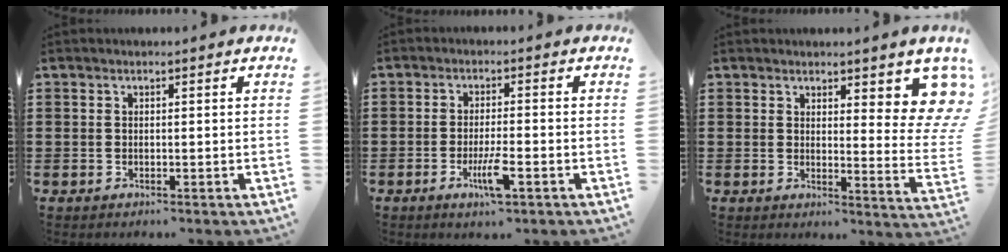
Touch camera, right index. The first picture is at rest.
{"total": 5.1, "force": [-2.3, 0.7, 4.5], "torque": [-0.094, -0.013, -0.043]}
{"total": 6.6, "force": [5.1, 1.8, 3.8], "torque": [-0.052, -0.027, 0.087]}